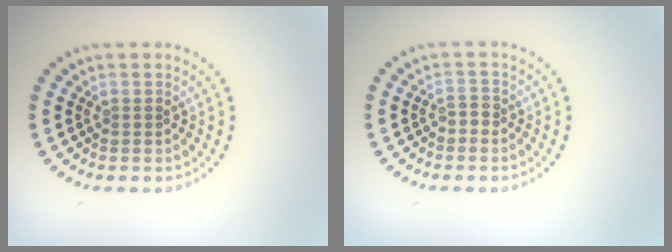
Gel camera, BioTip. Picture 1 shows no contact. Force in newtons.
{"total": 1.0, "press": 0.8, "slide": 0.6}